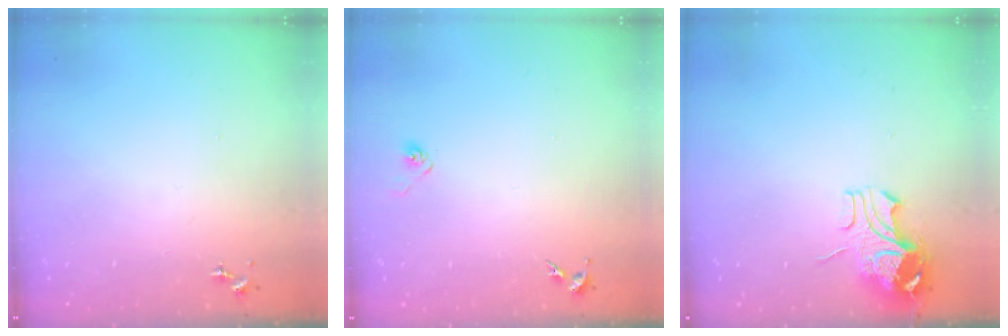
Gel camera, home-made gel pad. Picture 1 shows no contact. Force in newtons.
{"total": 2.8, "press": 2.6, "slide": 1.1}
{"total": 9.6, "press": 9.6, "slide": 1.1}